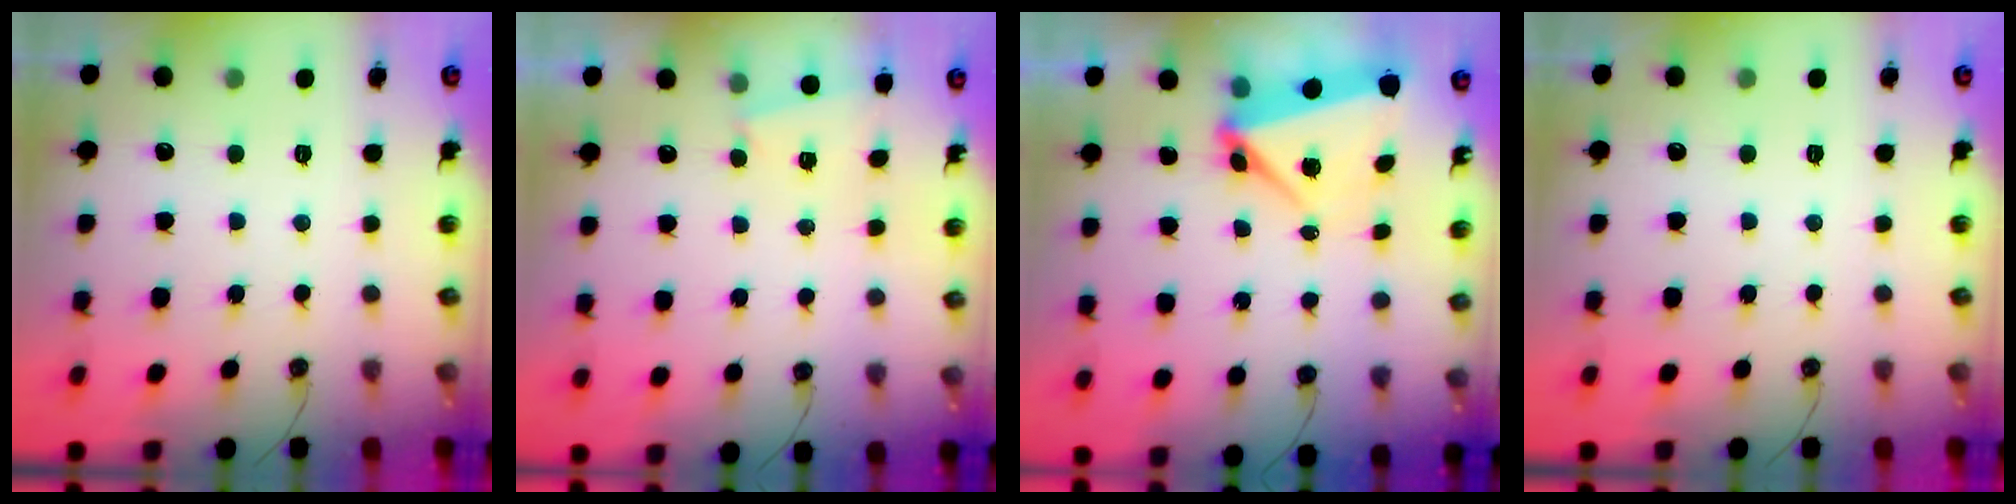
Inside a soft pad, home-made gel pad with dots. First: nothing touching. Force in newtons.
{"total": 1.0, "press": 1.0, "slide": 0.3}
{"total": 5.6, "press": 5.6, "slide": 0.4}
{"total": 0.0}